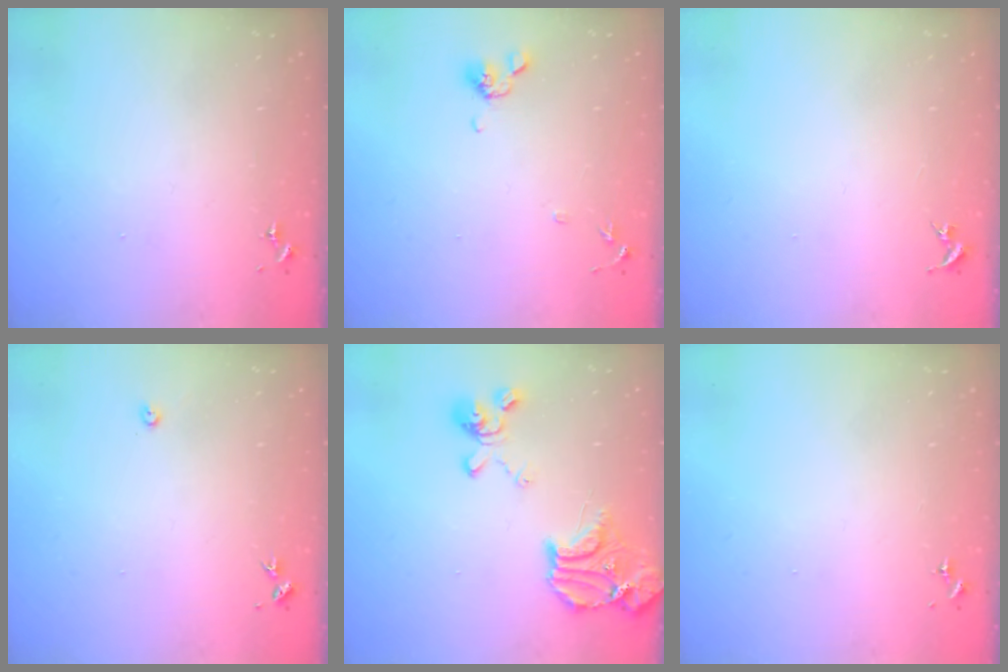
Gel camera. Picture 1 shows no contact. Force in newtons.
{"total": 8.3, "press": 8.2, "slide": 1.6}
{"total": 0.0}
{"total": 2.2, "press": 2.2, "slide": 0.3}
{"total": 19.3, "press": 19.2, "slide": 2.2}
{"total": 0.0}